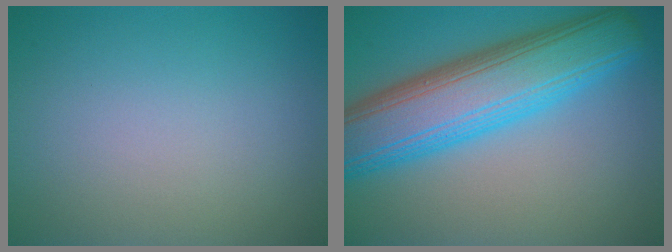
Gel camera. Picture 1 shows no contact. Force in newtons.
{"total": 10.6, "press": 10.6, "slide": 0.2}